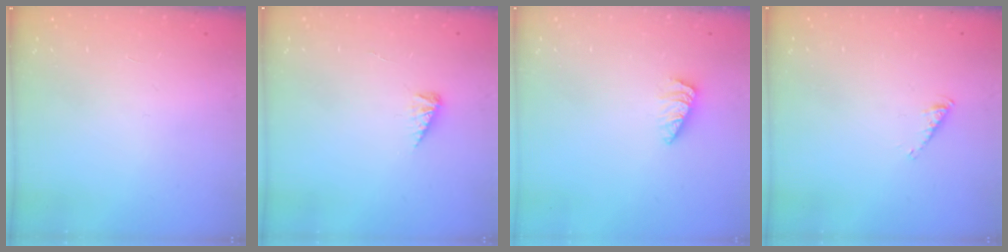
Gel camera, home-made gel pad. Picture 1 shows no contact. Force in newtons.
{"total": 4.1, "press": 4.1, "slide": 0.6}
{"total": 1.3, "press": 1.3, "slide": 0.2}
{"total": 3.3, "press": 3.3, "slide": 0.5}